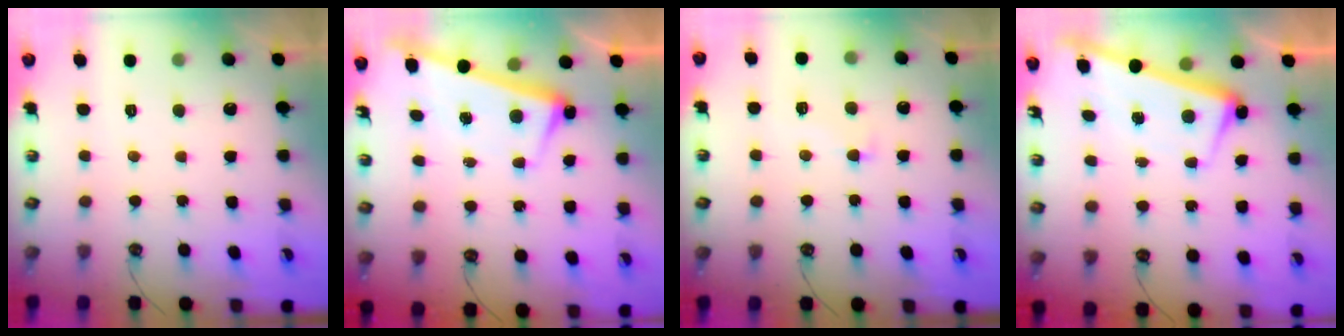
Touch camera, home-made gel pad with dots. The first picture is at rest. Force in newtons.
{"total": 3.4, "press": 3.2, "slide": 1.0}
{"total": 1.8, "press": 1.4, "slide": 1.1}
{"total": 2.4, "press": 2.2, "slide": 0.9}